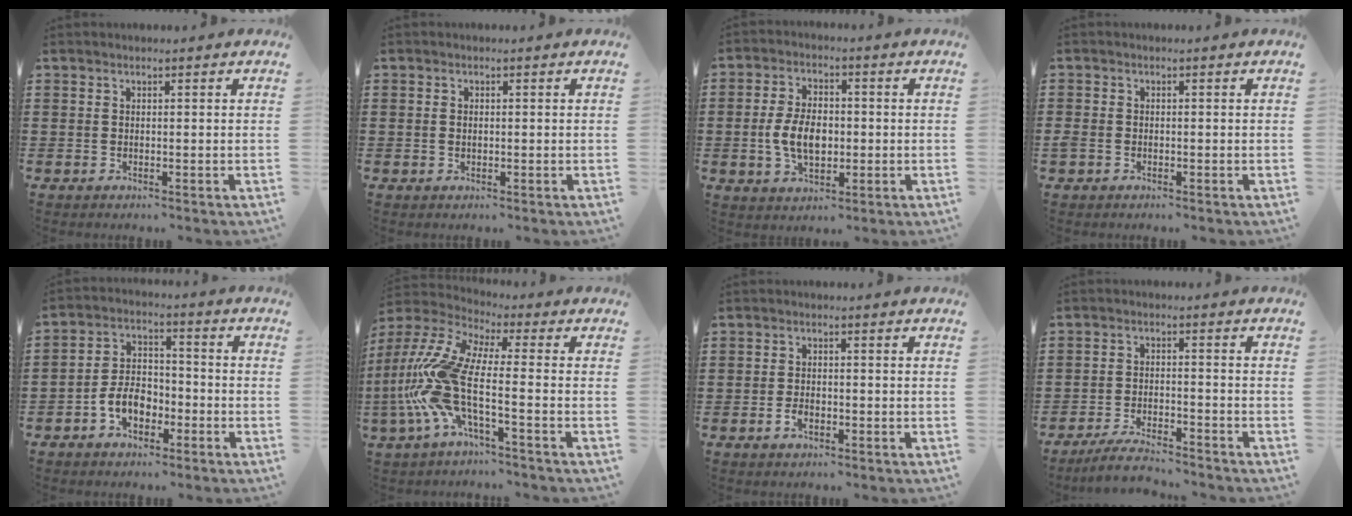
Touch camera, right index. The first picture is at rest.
{"total": 0.8, "force": [0.0, 0.4, 0.7], "torque": [-0.015, 0.002, 0.000]}
{"total": 6.9, "force": [-0.8, 4.1, 5.5], "torque": [-0.113, -0.002, -0.020]}
{"total": 1.4, "force": [-0.7, 1.0, 0.6], "torque": [-0.020, -0.001, -0.017]}
{"total": 6.0, "force": [-2.9, 4.0, 3.4], "torque": [-0.082, 0.007, -0.059]}
{"total": 11.4, "force": [-3.6, 2.9, 10.4], "torque": [-0.269, -0.033, -0.088]}
{"total": 2.0, "force": [-0.8, 1.1, 1.5], "torque": [-0.029, -0.001, -0.015]}
{"total": 4.6, "force": [-4.4, 0.1, 1.4], "torque": [-0.030, -0.003, -0.088]}